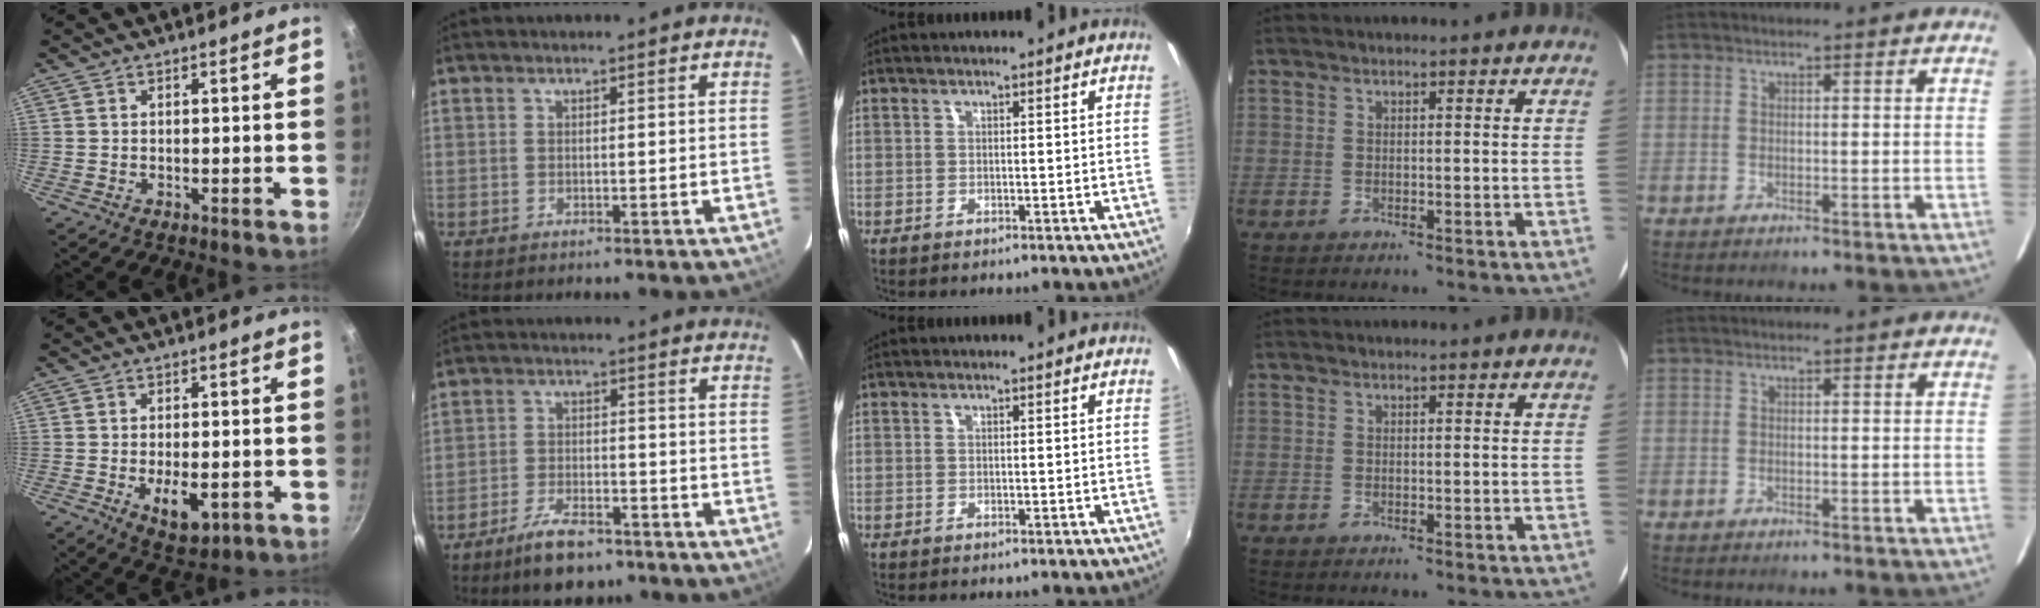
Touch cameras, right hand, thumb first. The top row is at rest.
{"thumb": {"total": 7.6, "force": [-2.0, 3.8, 6.2], "torque": [-0.079, -0.002, -0.019]}, "index": {"total": 8.6, "force": [-6.4, 3.4, 4.6], "torque": [-0.107, -0.002, -0.107]}}